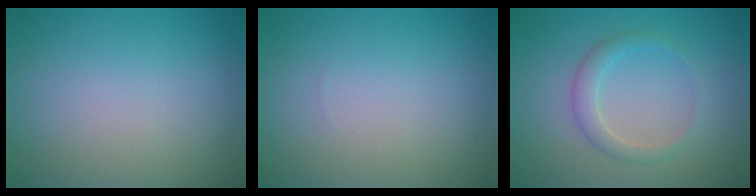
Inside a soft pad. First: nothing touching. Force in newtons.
{"total": 0.0}
{"total": 2.1, "press": 2.1, "slide": 0.2}